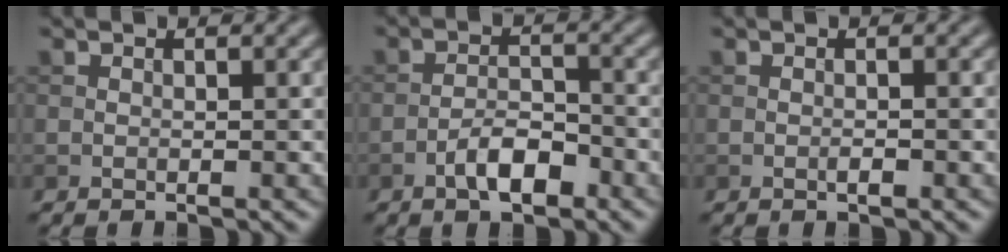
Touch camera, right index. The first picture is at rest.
{"total": 3.5, "force": [-2.0, 1.4, 2.5], "torque": [-0.038, 0.009, -0.038]}
{"total": 0.8, "force": [-0.4, 0.1, 0.7], "torque": [-0.013, 0.000, -0.007]}